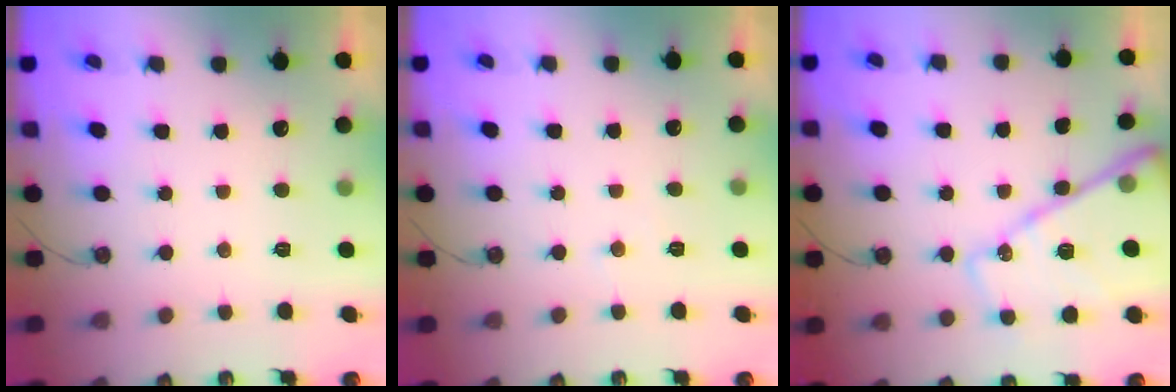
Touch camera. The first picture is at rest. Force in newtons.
{"total": 3.9, "press": 3.9, "slide": 0.6}
{"total": 18.5, "press": 18.4, "slide": 1.4}